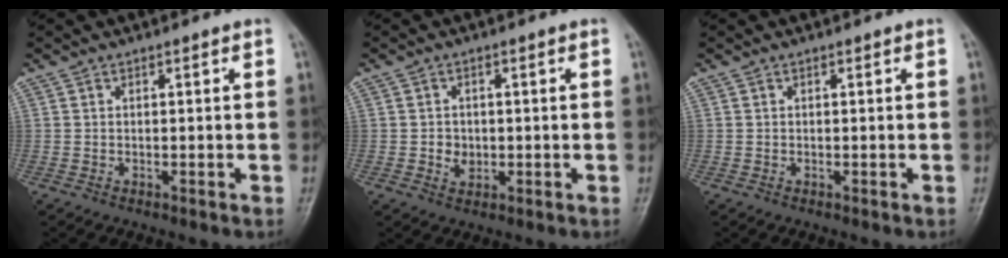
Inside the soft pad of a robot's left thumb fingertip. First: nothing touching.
{"total": 2.9, "force": [-0.3, 2.5, 1.5], "torque": [-0.013, 0.002, -0.003]}
{"total": 0.0}